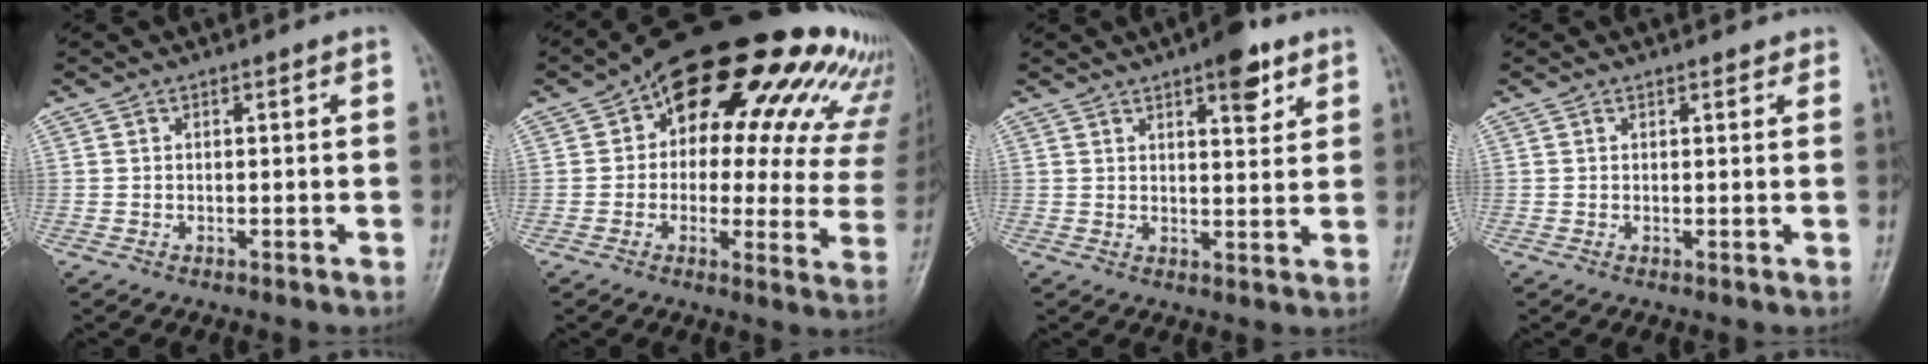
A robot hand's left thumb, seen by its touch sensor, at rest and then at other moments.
{"total": 25.9, "force": [15.2, 12.6, 16.8], "torque": [-0.167, -0.010, 0.177]}
{"total": 6.9, "force": [4.1, 2.5, 5.0], "torque": [-0.050, -0.019, 0.052]}
{"total": 1.4, "force": [1.1, 0.6, 0.5], "torque": [0.001, -0.003, 0.010]}